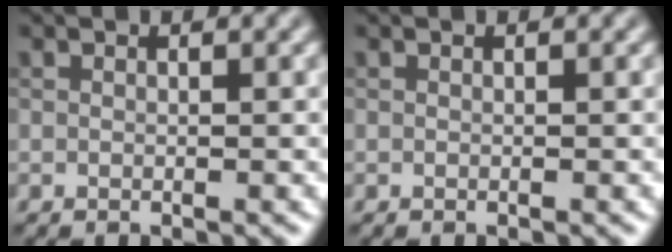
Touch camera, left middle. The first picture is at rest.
{"total": 0.0}